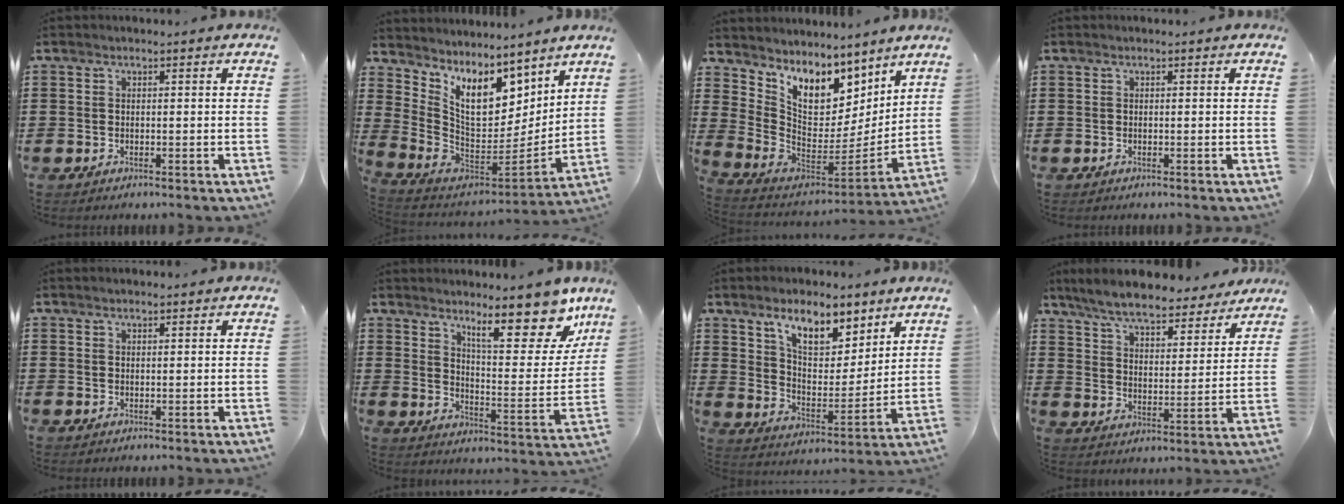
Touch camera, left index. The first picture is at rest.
{"total": 11.0, "force": [6.8, 5.3, 6.8], "torque": [-0.162, -0.050, 0.129]}
{"total": 9.4, "force": [6.4, 5.4, 4.3], "torque": [-0.113, -0.046, 0.123]}
{"total": 0.0}
{"total": 1.0, "force": [0.9, 0.1, 0.4], "torque": [-0.009, 0.002, 0.016]}
{"total": 14.1, "force": [9.9, 3.8, 9.2], "torque": [-0.138, -0.059, 0.161]}
{"total": 9.5, "force": [7.2, 3.8, 4.9], "torque": [-0.092, -0.026, 0.127]}
{"total": 8.0, "force": [7.3, 0.8, 3.0], "torque": [-0.090, -0.039, 0.129]}